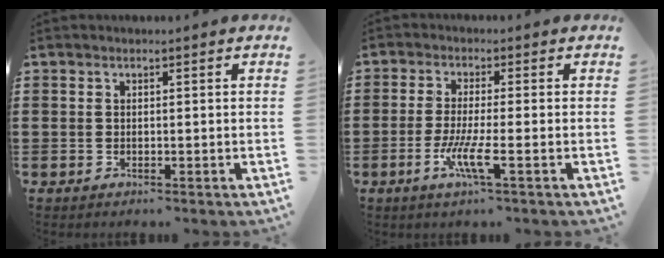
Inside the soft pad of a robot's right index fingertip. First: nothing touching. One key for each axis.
{"total": 5.4, "fx": -2.2, "fy": 0.0, "fz": 5.0, "tx": -0.103, "ty": -0.017, "tz": -0.044}